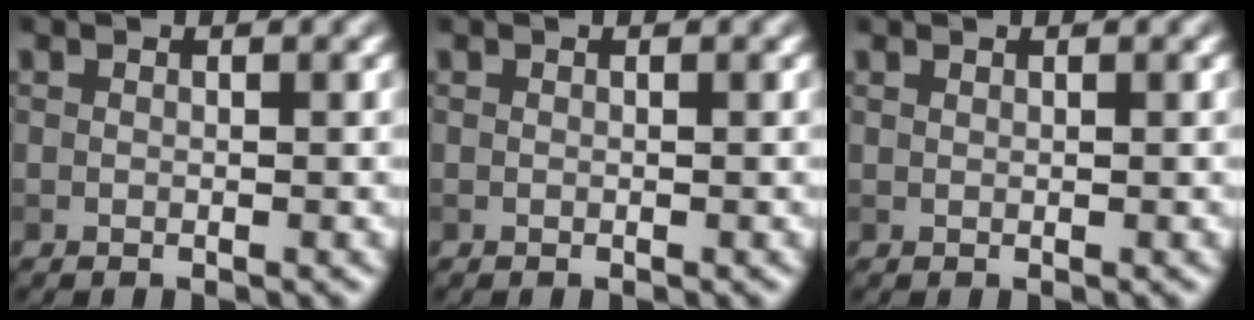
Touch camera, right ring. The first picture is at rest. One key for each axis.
{"total": 0.0}
{"total": 0.0}